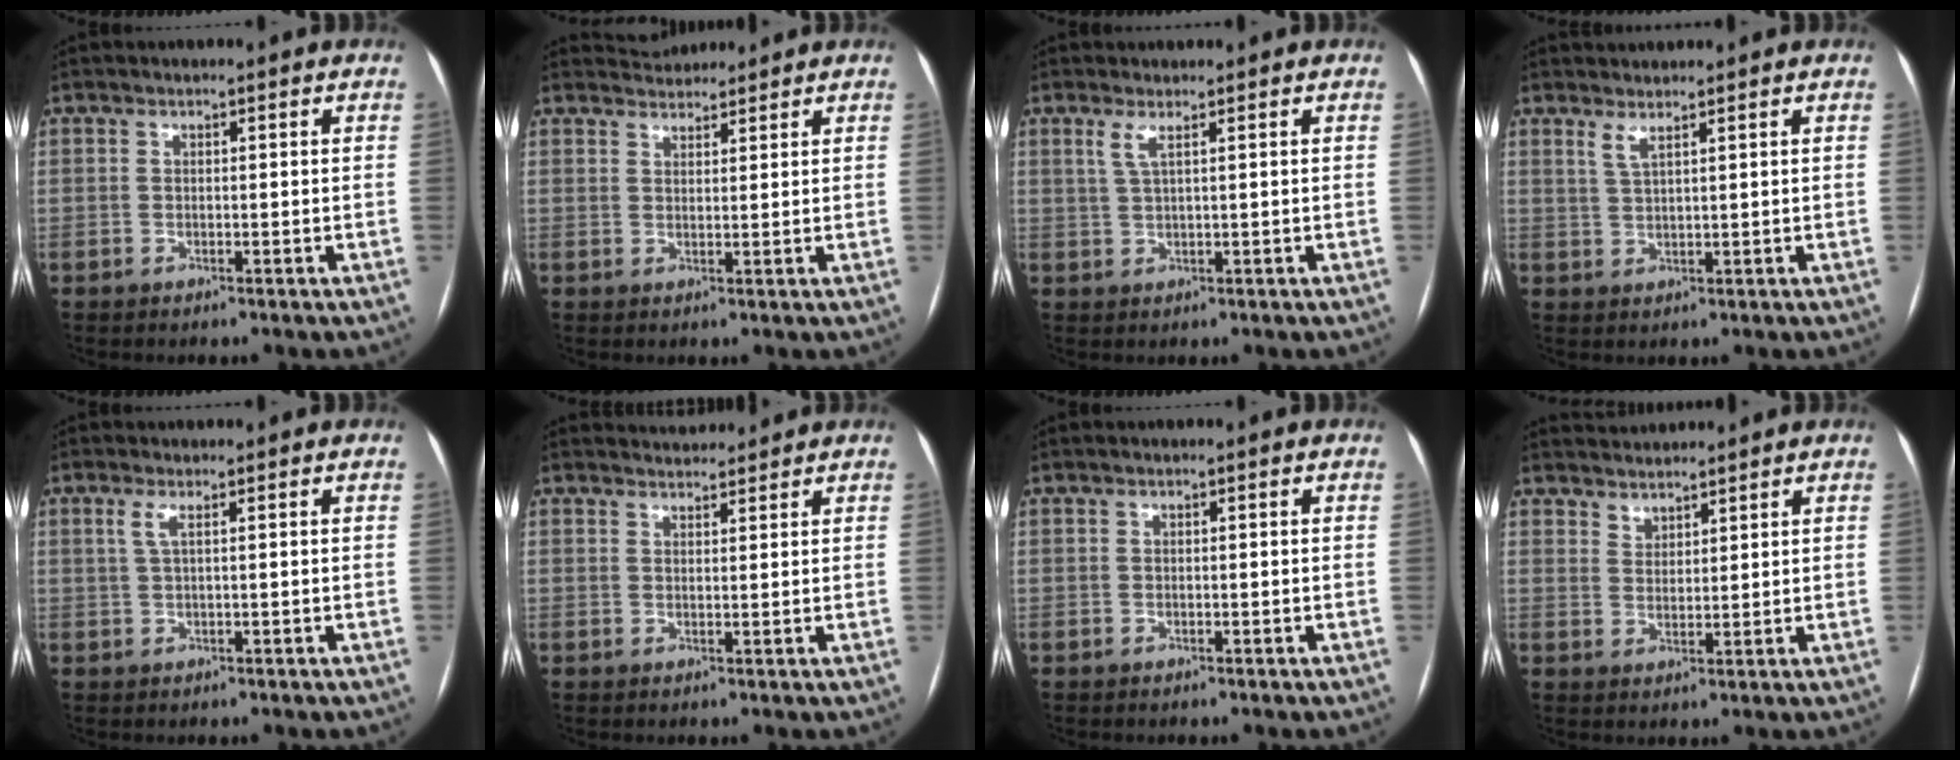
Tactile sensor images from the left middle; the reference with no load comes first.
{"total": 3.6, "force": [3.5, 0.8, -0.1], "torque": [-0.002, 0.021, 0.058]}
{"total": 1.9, "force": [1.1, 0.0, 1.6], "torque": [-0.041, 0.001, 0.025]}
{"total": 1.9, "force": [1.7, 0.0, 1.0], "torque": [-0.025, -0.003, 0.036]}
{"total": 1.6, "force": [0.8, 0.1, 1.4], "torque": [-0.039, 0.007, 0.017]}
{"total": 3.9, "force": [3.9, 0.5, 0.2], "torque": [-0.010, 0.018, 0.058]}
{"total": 0.0}
{"total": 5.2, "force": [4.9, 1.6, 0.4], "torque": [-0.004, 0.020, 0.085]}